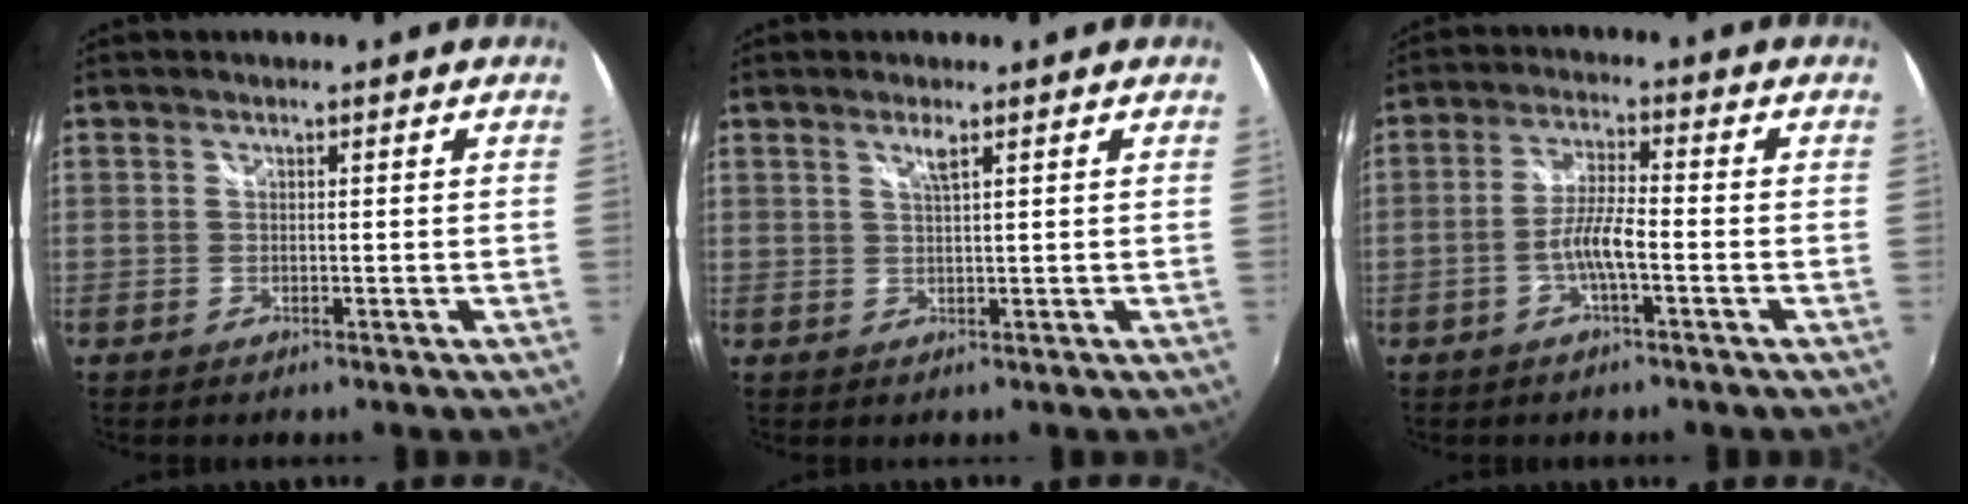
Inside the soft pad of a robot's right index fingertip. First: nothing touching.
{"total": 2.2, "force": [1.1, -0.5, 1.8], "torque": [-0.033, -0.005, 0.021]}
{"total": 5.5, "force": [-2.1, 0.6, 5.0], "torque": [-0.103, 0.006, -0.040]}